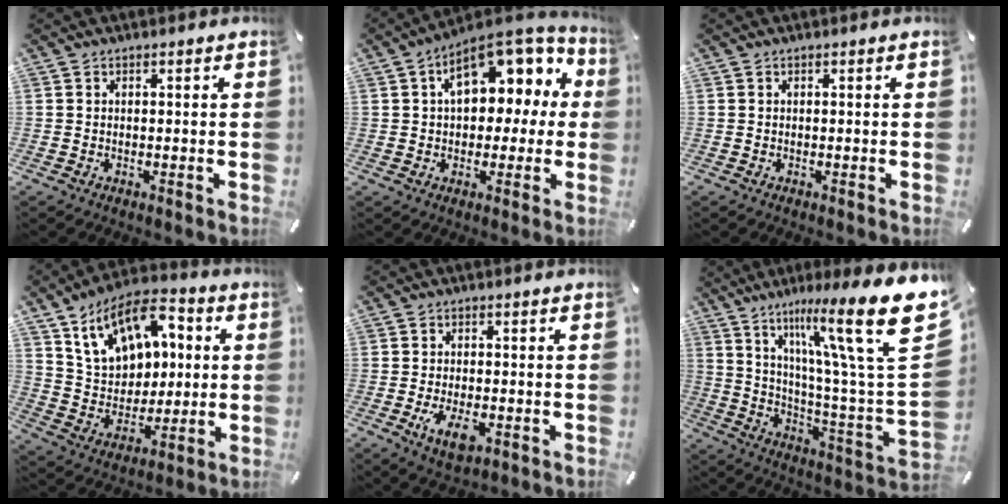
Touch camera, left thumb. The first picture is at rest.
{"total": 12.8, "force": [5.0, 8.4, 8.2], "torque": [-0.113, -0.027, 0.088]}
{"total": 0.0}
{"total": 16.3, "force": [7.1, 12.1, 8.4], "torque": [-0.150, -0.016, 0.137]}
{"total": 5.6, "force": [-1.9, 3.0, 4.4], "torque": [-0.095, -0.005, -0.040]}
{"total": 25.3, "force": [13.7, 4.3, 20.9], "torque": [-0.326, -0.095, 0.208]}